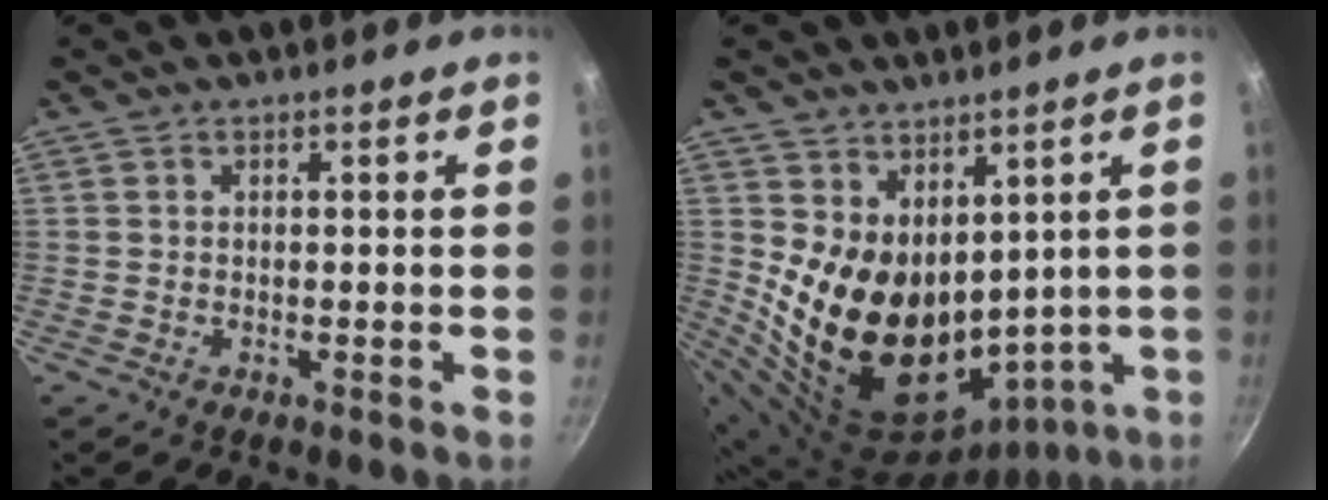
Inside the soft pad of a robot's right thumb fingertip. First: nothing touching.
{"total": 16.4, "force": [3.8, 11.8, 10.7], "torque": [-0.161, -0.034, 0.104]}